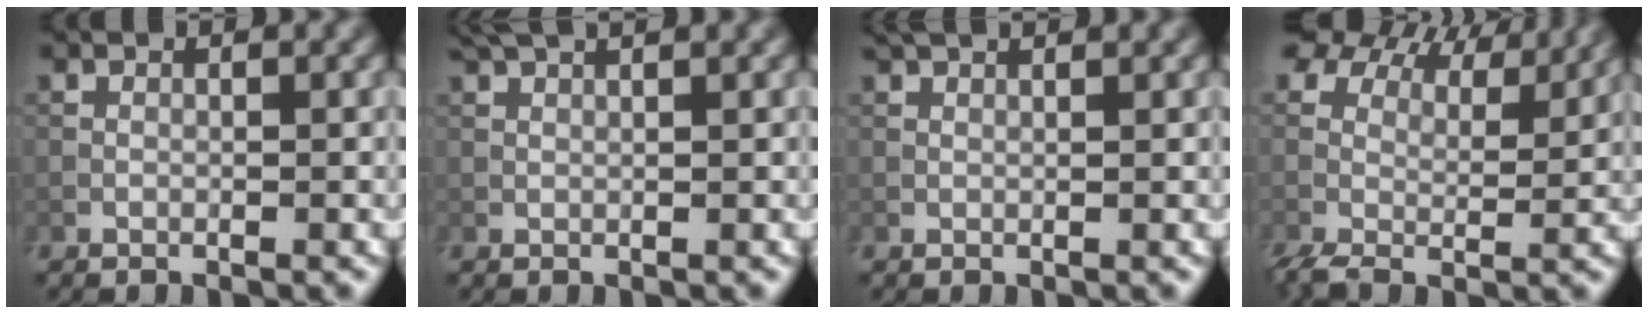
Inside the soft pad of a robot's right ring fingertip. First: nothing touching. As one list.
[{"total": 3.8, "force": [2.7, 1.2, 2.4], "torque": [-0.031, 0.012, 0.022]}, {"total": 3.2, "force": [2.4, 1.0, 1.8], "torque": [-0.023, 0.006, 0.014]}, {"total": 9.3, "force": [6.3, 4.3, 5.3], "torque": [-0.115, 0.005, 0.107]}]